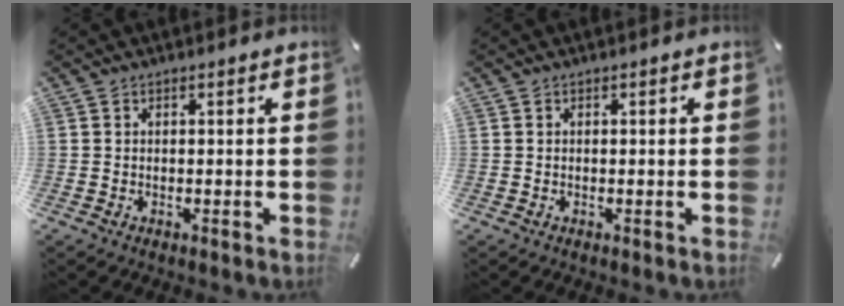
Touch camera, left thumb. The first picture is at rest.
{"total": 0.0}